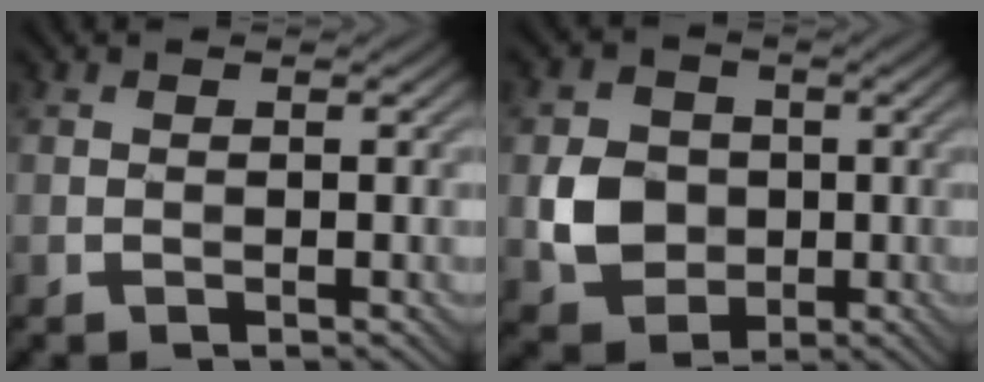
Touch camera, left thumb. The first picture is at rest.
{"total": 6.5, "force": [-0.6, 5.7, 3.1], "torque": [-0.073, -0.002, -0.017]}